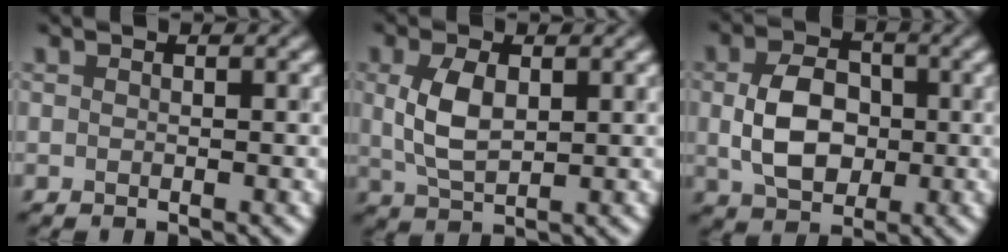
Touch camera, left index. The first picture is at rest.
{"total": 4.0, "force": [0.7, 2.2, 3.3], "torque": [-0.077, 0.001, 0.016]}
{"total": 5.7, "force": [0.0, 4.0, 4.1], "torque": [-0.083, -0.002, -0.001]}